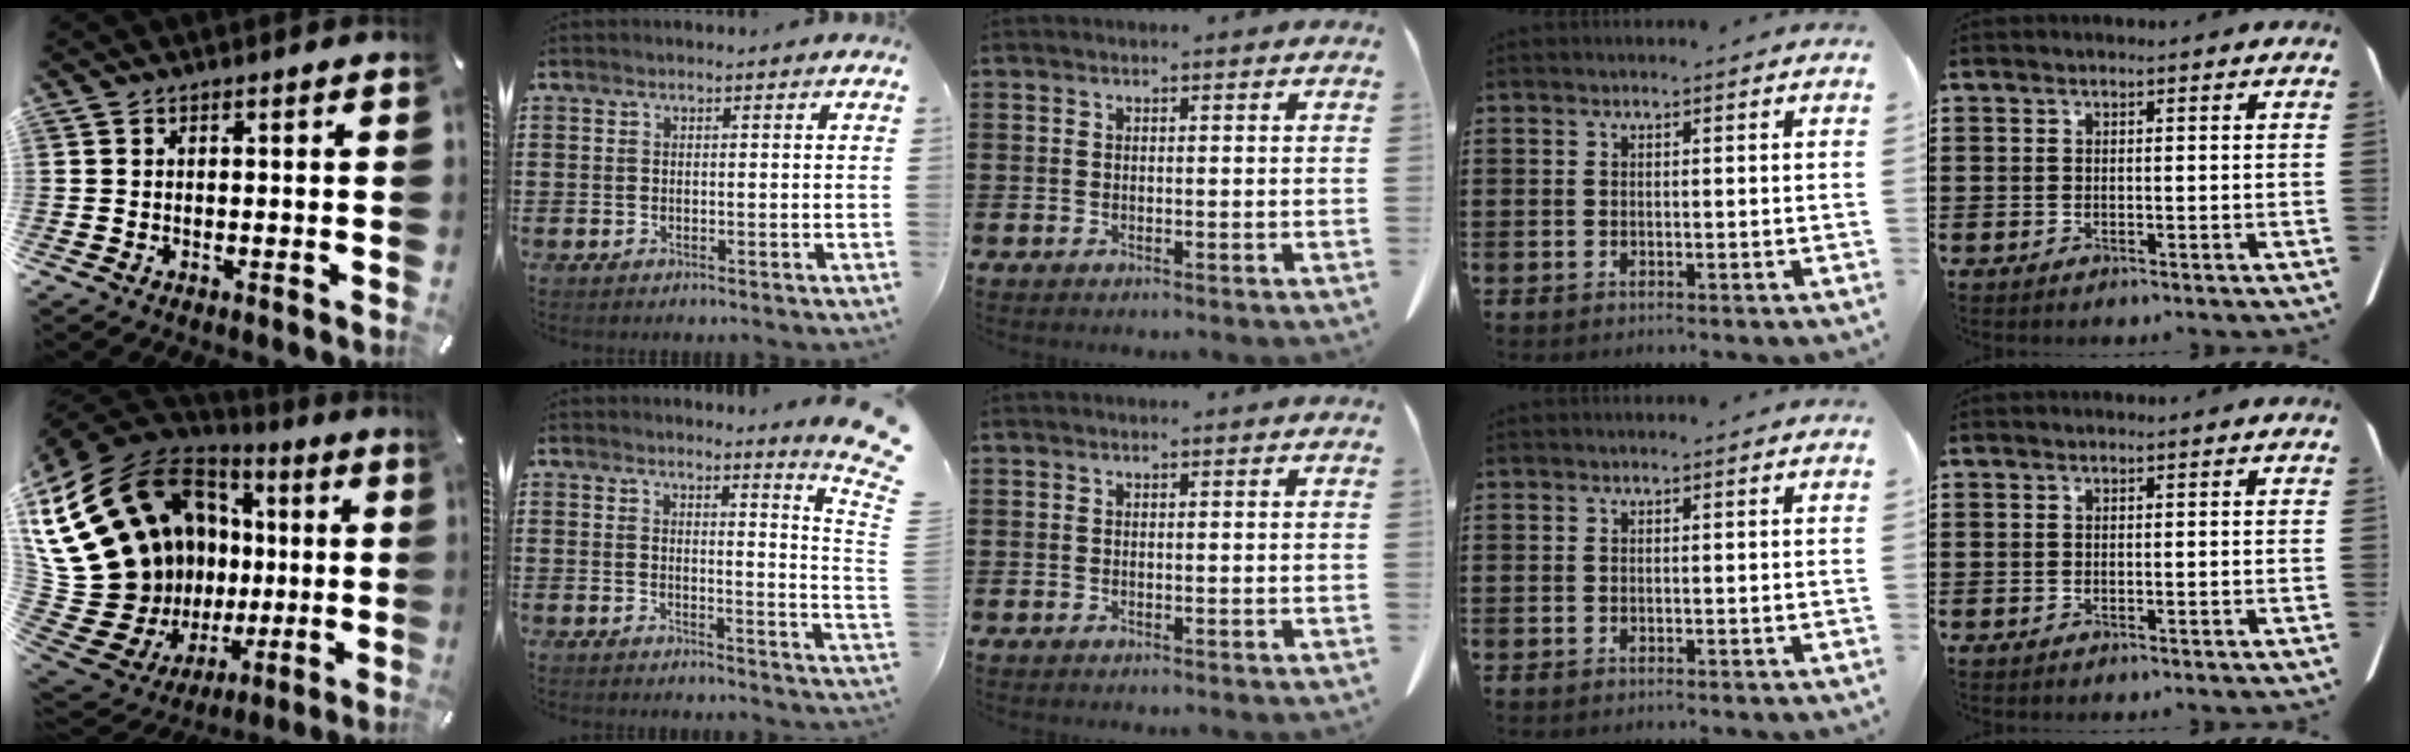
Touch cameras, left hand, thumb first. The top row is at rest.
{"thumb": {"total": 28.4, "force": [4.4, 21.6, 17.9], "torque": [-0.337, -0.079, 0.153]}, "index": {"total": 4.3, "force": [3.4, -1.2, 2.4], "torque": [-0.049, -0.039, 0.050]}}